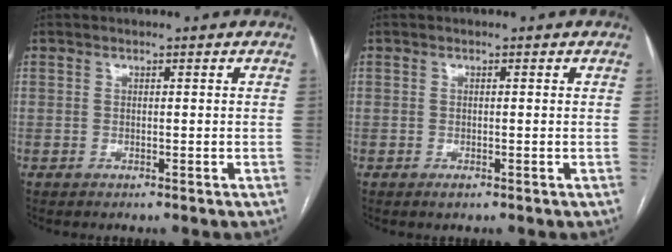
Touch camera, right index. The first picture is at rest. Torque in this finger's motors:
{"motor_torque": [-0.04, -0.02, -0.08, -0.03]}